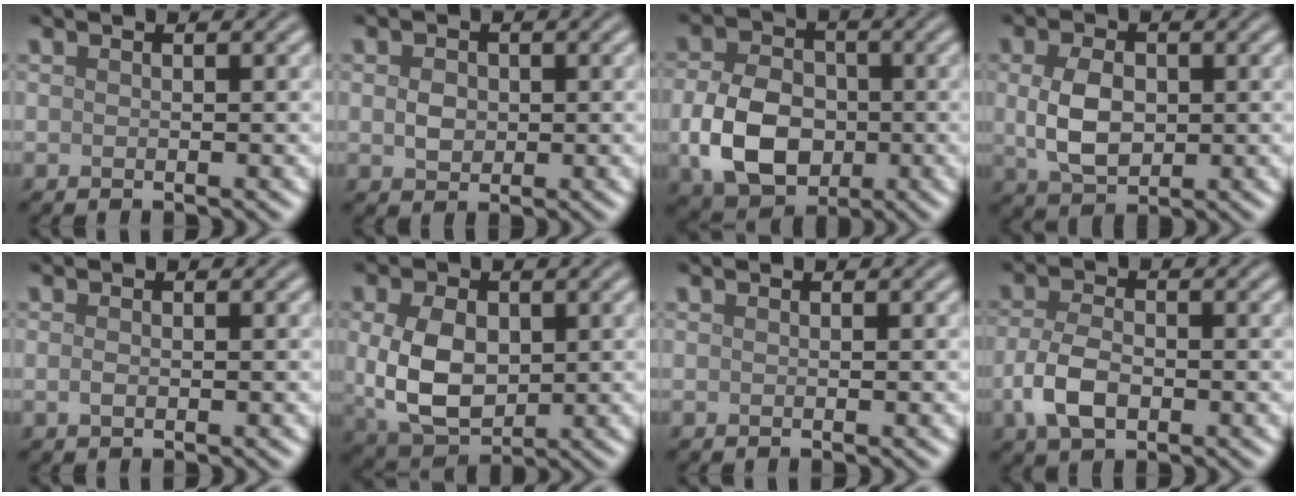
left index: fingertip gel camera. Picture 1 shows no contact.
{"total": 2.0, "force": [0.1, 1.6, 1.2], "torque": [-0.023, 0.000, 0.000]}
{"total": 8.0, "force": [-1.5, 5.8, 5.3], "torque": [-0.114, -0.009, -0.032]}
{"total": 4.8, "force": [0.1, 3.2, 3.5], "torque": [-0.079, -0.001, 0.005]}
{"total": 0.8, "force": [-0.1, 0.5, 0.6], "torque": [-0.016, -0.001, -0.002]}
{"total": 7.1, "force": [0.2, 4.8, 5.3], "torque": [-0.119, -0.007, 0.011]}
{"total": 0.0}
{"total": 4.3, "force": [-1.4, 2.6, 3.2], "torque": [-0.071, -0.003, -0.032]}